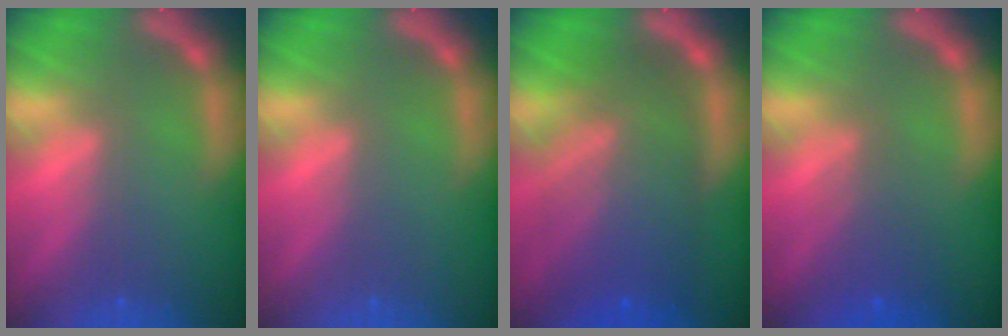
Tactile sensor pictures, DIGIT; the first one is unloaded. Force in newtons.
{"total": 0.0}
{"total": 10.0}
{"total": 3.0}